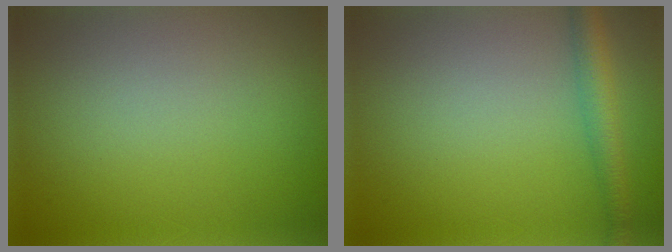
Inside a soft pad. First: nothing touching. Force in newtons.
{"total": 2.9, "press": 2.9, "slide": 0.1}